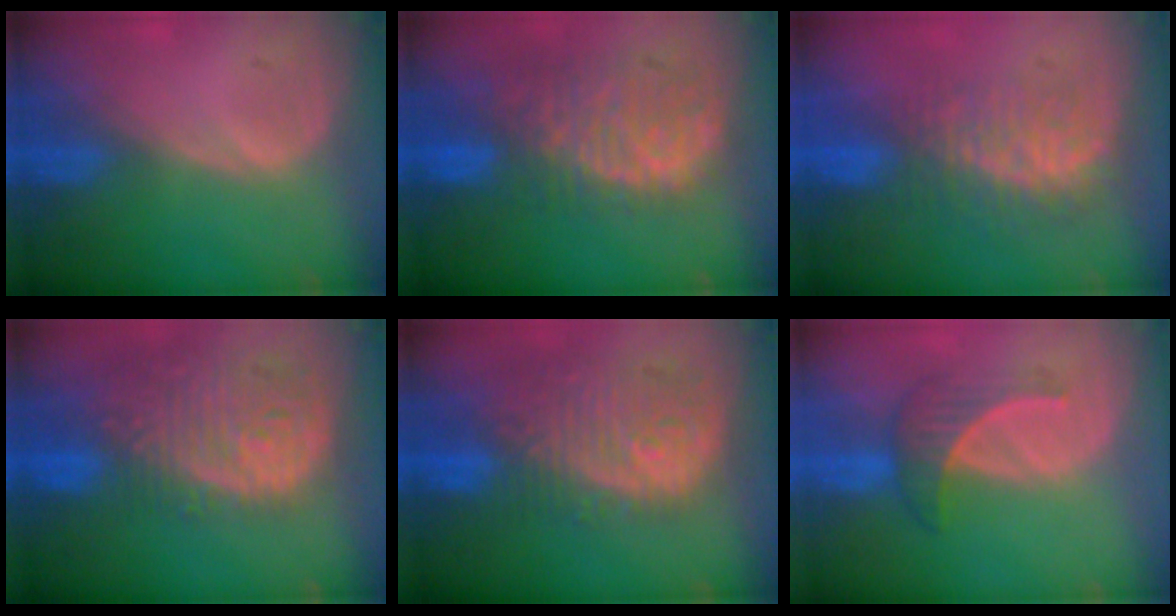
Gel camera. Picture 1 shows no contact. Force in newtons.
{"total": 11.0, "press": 9.6, "slide": 5.4}
{"total": 8.2, "press": 7.4, "slide": 3.5}
{"total": 14.0, "press": 11.5, "slide": 7.9}
{"total": 12.0, "press": 10.8, "slide": 5.3}
{"total": 4.1, "press": 4.0, "slide": 0.8}